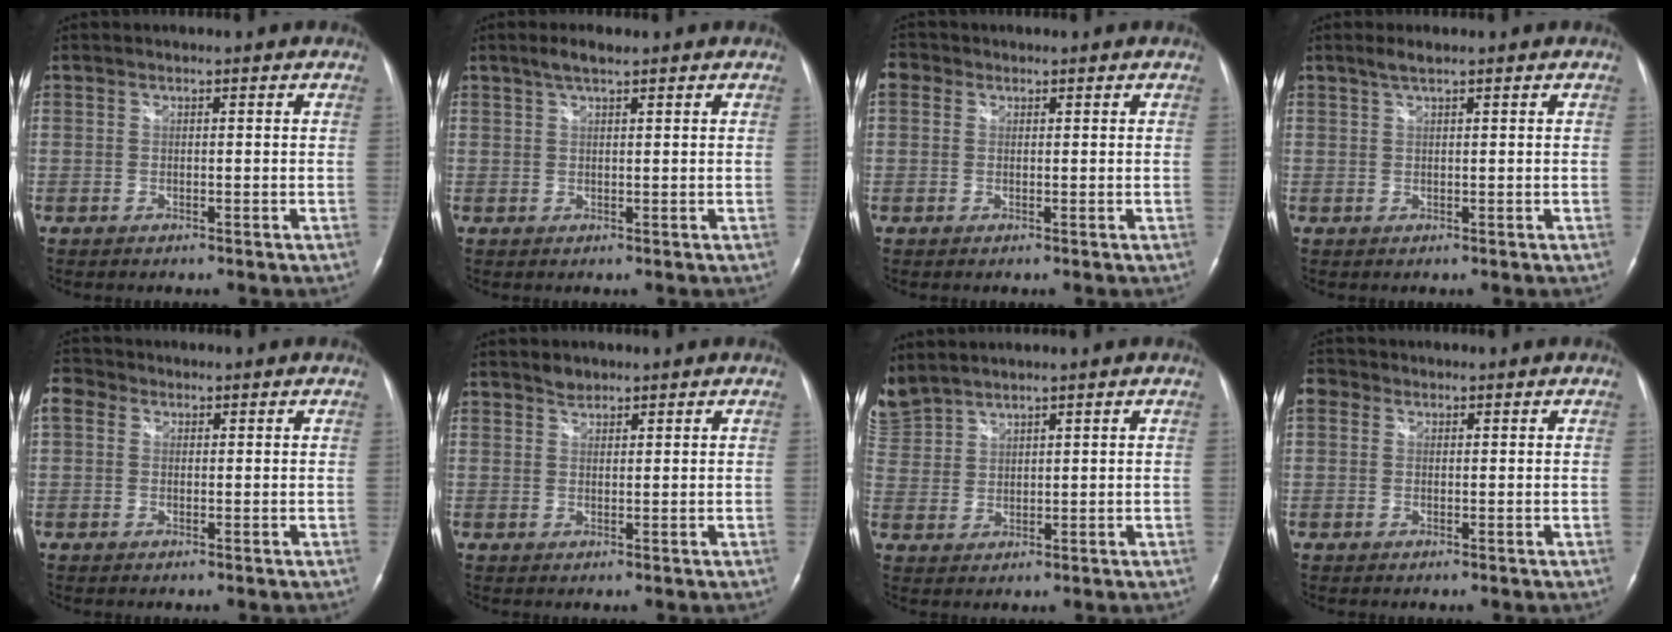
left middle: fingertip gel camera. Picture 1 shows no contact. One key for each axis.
{"total": 2.7, "fx": 2.0, "fy": 0.4, "fz": 1.8, "tx": -0.041, "ty": 0.006, "tz": 0.038}
{"total": 2.5, "fx": 1.0, "fy": 2.1, "fz": 0.9, "tx": -0.020, "ty": 0.017, "tz": 0.017}
{"total": 1.7, "fx": 1.3, "fy": 0.0, "fz": 1.1, "tx": -0.029, "ty": 0.004, "tz": 0.028}
{"total": 3.6, "fx": 1.3, "fy": 2.9, "fz": 1.8, "tx": -0.051, "ty": 0.026, "tz": 0.025}
{"total": 1.5, "fx": 1.4, "fy": 0.7, "fz": 0.2, "tx": -0.006, "ty": 0.000, "tz": 0.024}
{"total": 6.4, "fx": 6.1, "fy": 1.5, "fz": 1.3, "tx": -0.048, "ty": 0.019, "tz": 0.134}
{"total": 2.5, "fx": 1.0, "fy": 2.1, "fz": 1.0, "tx": -0.023, "ty": 0.018, "tz": 0.017}